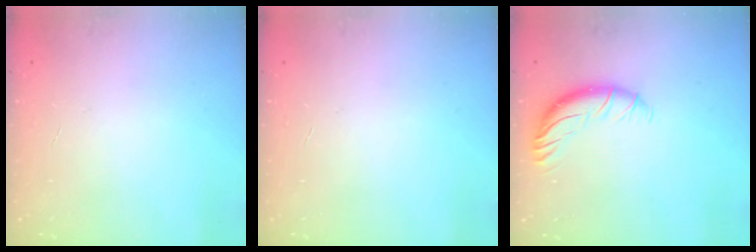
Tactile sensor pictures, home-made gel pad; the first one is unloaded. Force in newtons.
{"total": 0.0}
{"total": 10.0, "press": 9.8, "slide": 2.1}